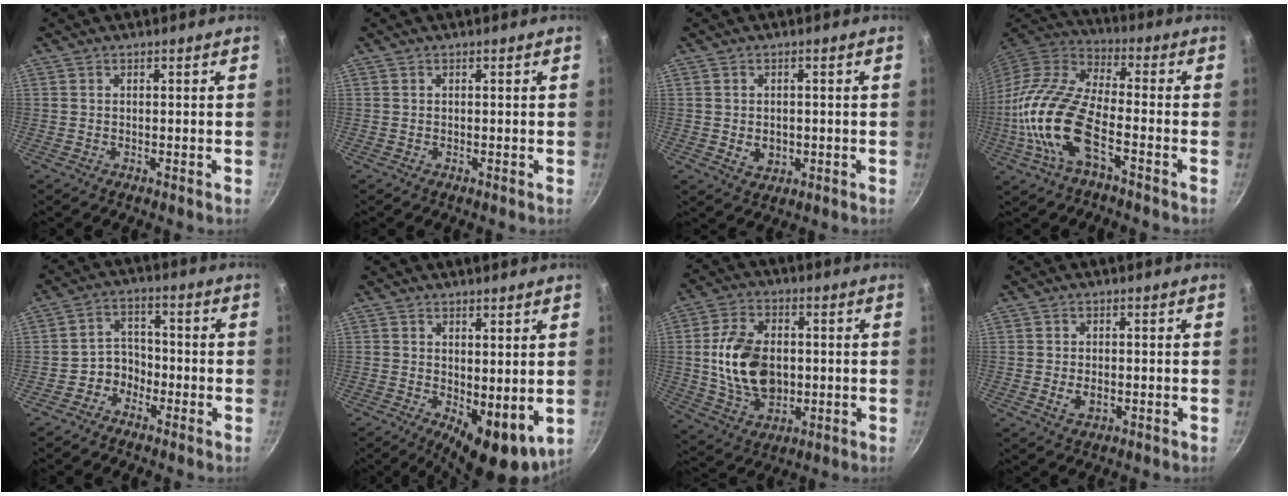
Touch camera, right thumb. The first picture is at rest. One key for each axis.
{"total": 0.0}
{"total": 3.9, "fx": -0.5, "fy": 3.1, "fz": 2.4, "tx": -0.029, "ty": -0.003, "tz": 0.000}
{"total": 18.9, "fx": -5.9, "fy": 8.1, "fz": 16.0, "tx": -0.321, "ty": 0.033, "tz": -0.131}
{"total": 4.7, "fx": -2.6, "fy": 3.7, "fz": 1.2, "tx": 0.017, "ty": 0.036, "tz": -0.052}
{"total": 8.8, "fx": 0.6, "fy": 4.3, "fz": 7.7, "tx": -0.088, "ty": -0.018, "tz": 0.020}
{"total": 14.7, "fx": 0.2, "fy": 9.9, "fz": 10.8, "tx": -0.177, "ty": 0.001, "tz": 0.009}
{"total": 3.1, "fx": -0.6, "fy": 1.9, "fz": 2.3, "tx": -0.039, "ty": 0.000, "tz": -0.008}